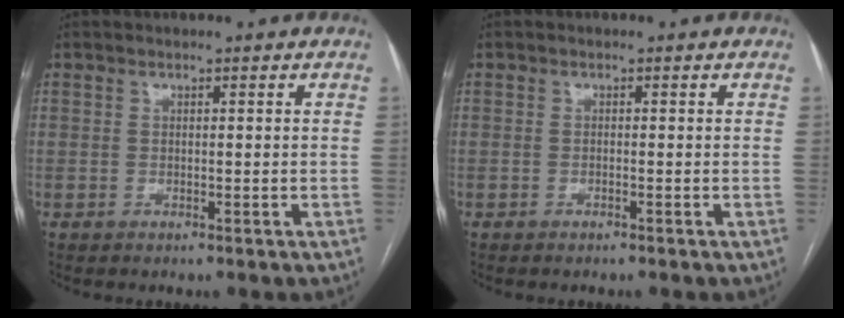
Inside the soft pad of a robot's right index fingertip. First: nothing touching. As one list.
[{"total": 0.0}]